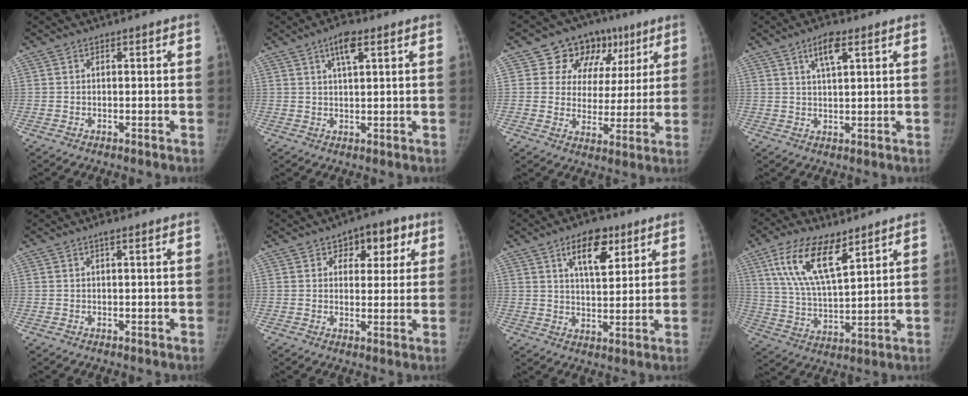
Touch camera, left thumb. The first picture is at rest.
{"total": 5.1, "force": [2.6, 1.2, 4.3], "torque": [-0.075, -0.004, 0.043]}
{"total": 14.0, "force": [7.1, 10.8, 5.4], "torque": [-0.020, -0.009, 0.102]}
{"total": 5.4, "force": [2.8, 1.3, 4.5], "torque": [-0.081, -0.007, 0.048]}
{"total": 1.4, "force": [0.6, -0.1, 1.2], "torque": [-0.027, 0.004, 0.009]}
{"total": 8.0, "force": [3.7, 5.0, 5.0], "torque": [-0.022, -0.008, 0.044]}
{"total": 9.5, "force": [5.1, 4.3, 6.8], "torque": [-0.087, -0.027, 0.082]}
{"total": 14.1, "force": [7.7, 5.0, 10.6], "torque": [-0.193, -0.031, 0.152]}